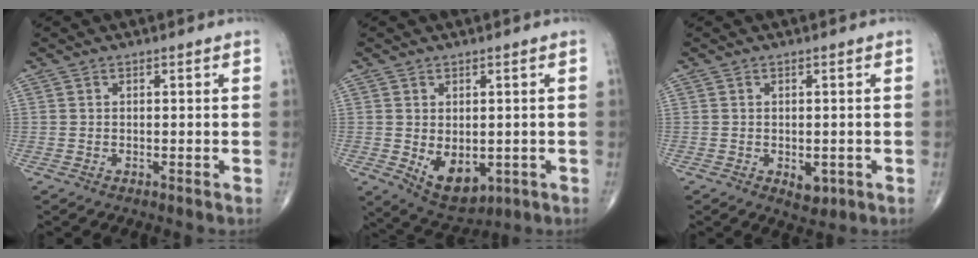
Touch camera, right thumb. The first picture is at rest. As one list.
[{"total": 8.3, "force": [-1.5, 5.2, 6.3], "torque": [-0.077, -0.012, -0.003]}, {"total": 3.1, "force": [-0.9, 1.9, 2.3], "torque": [-0.016, -0.002, -0.005]}]